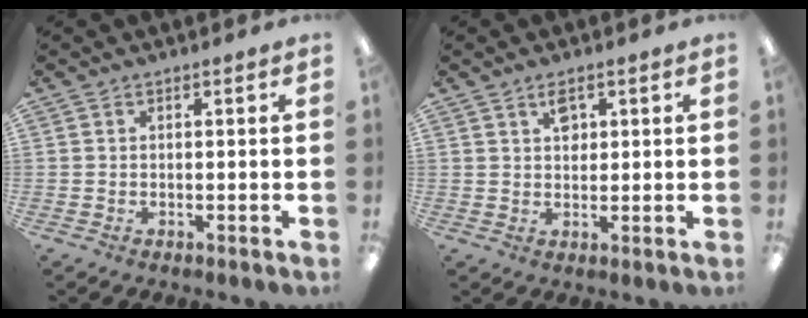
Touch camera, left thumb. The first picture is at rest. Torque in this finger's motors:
{"motor_torque": [-0.07, 0.12, 0.03, 0.53, 0.01]}